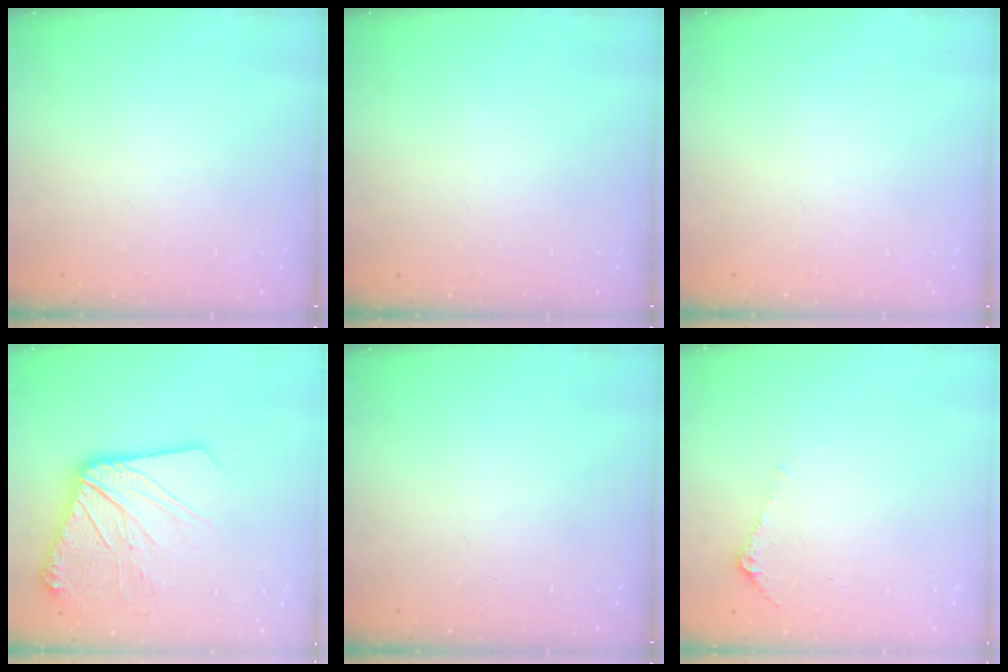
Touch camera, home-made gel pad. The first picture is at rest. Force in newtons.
{"total": 0.0}
{"total": 0.0}
{"total": 18.5, "press": 18.3, "slide": 2.7}
{"total": 0.0}
{"total": 6.5, "press": 6.4, "slide": 0.6}